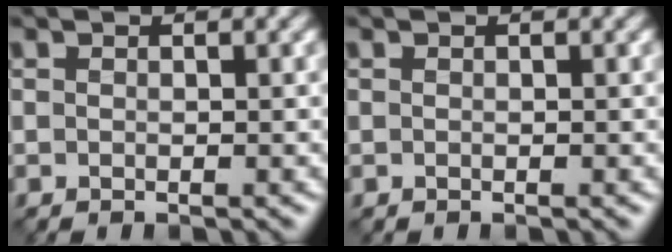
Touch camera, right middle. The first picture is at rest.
{"total": 0.0}